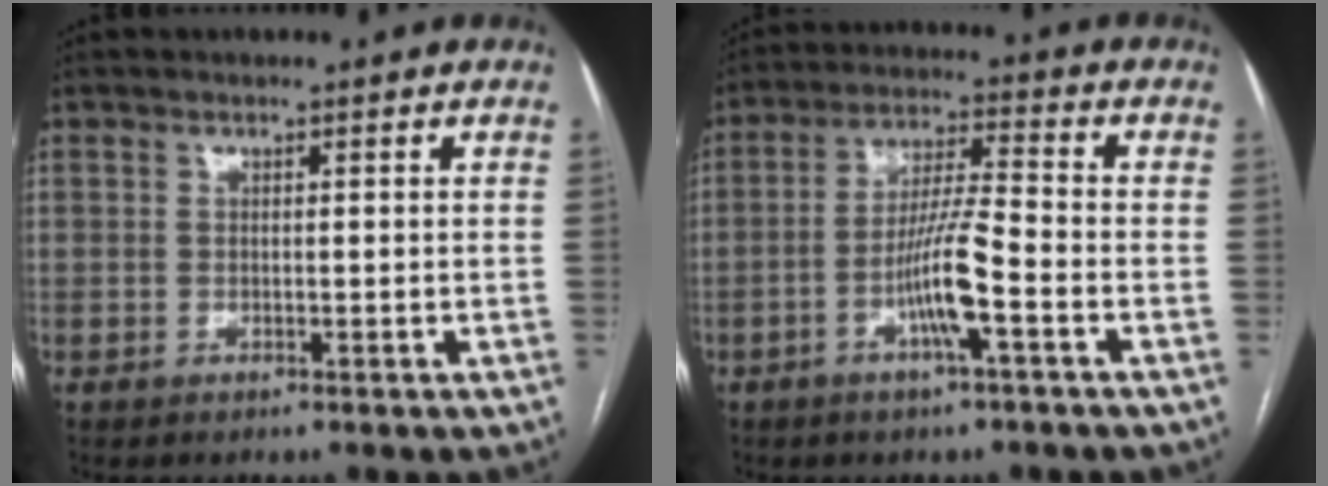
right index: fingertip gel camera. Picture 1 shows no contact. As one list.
[{"total": 8.5, "force": [-3.3, 0.2, 7.8], "torque": [-0.154, 0.004, -0.063]}]